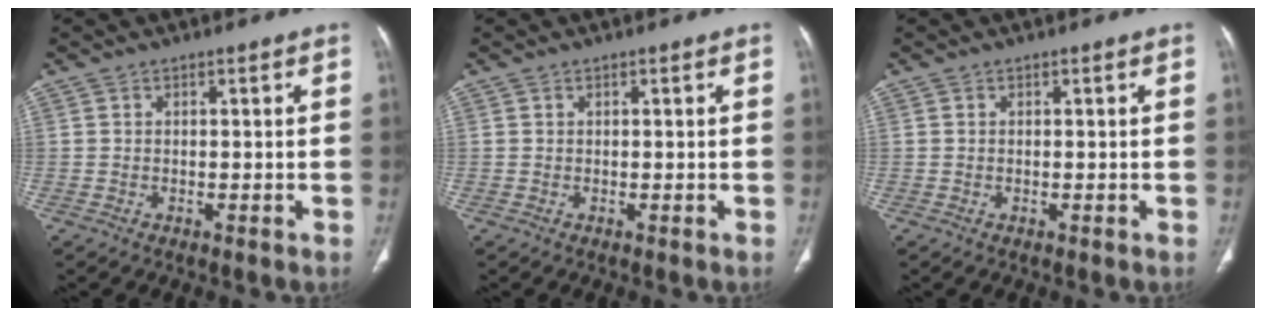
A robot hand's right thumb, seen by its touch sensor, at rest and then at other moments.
{"total": 0.0}
{"total": 0.0}